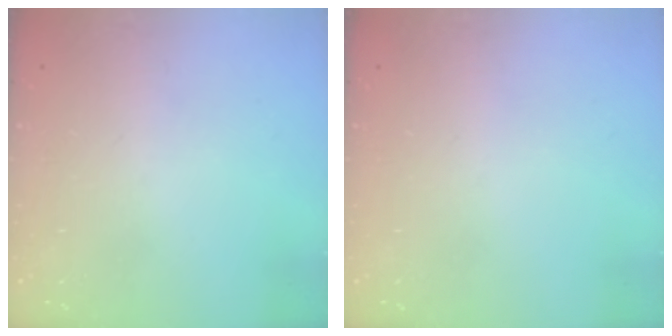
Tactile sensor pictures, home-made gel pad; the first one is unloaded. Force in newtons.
{"total": 0.0}